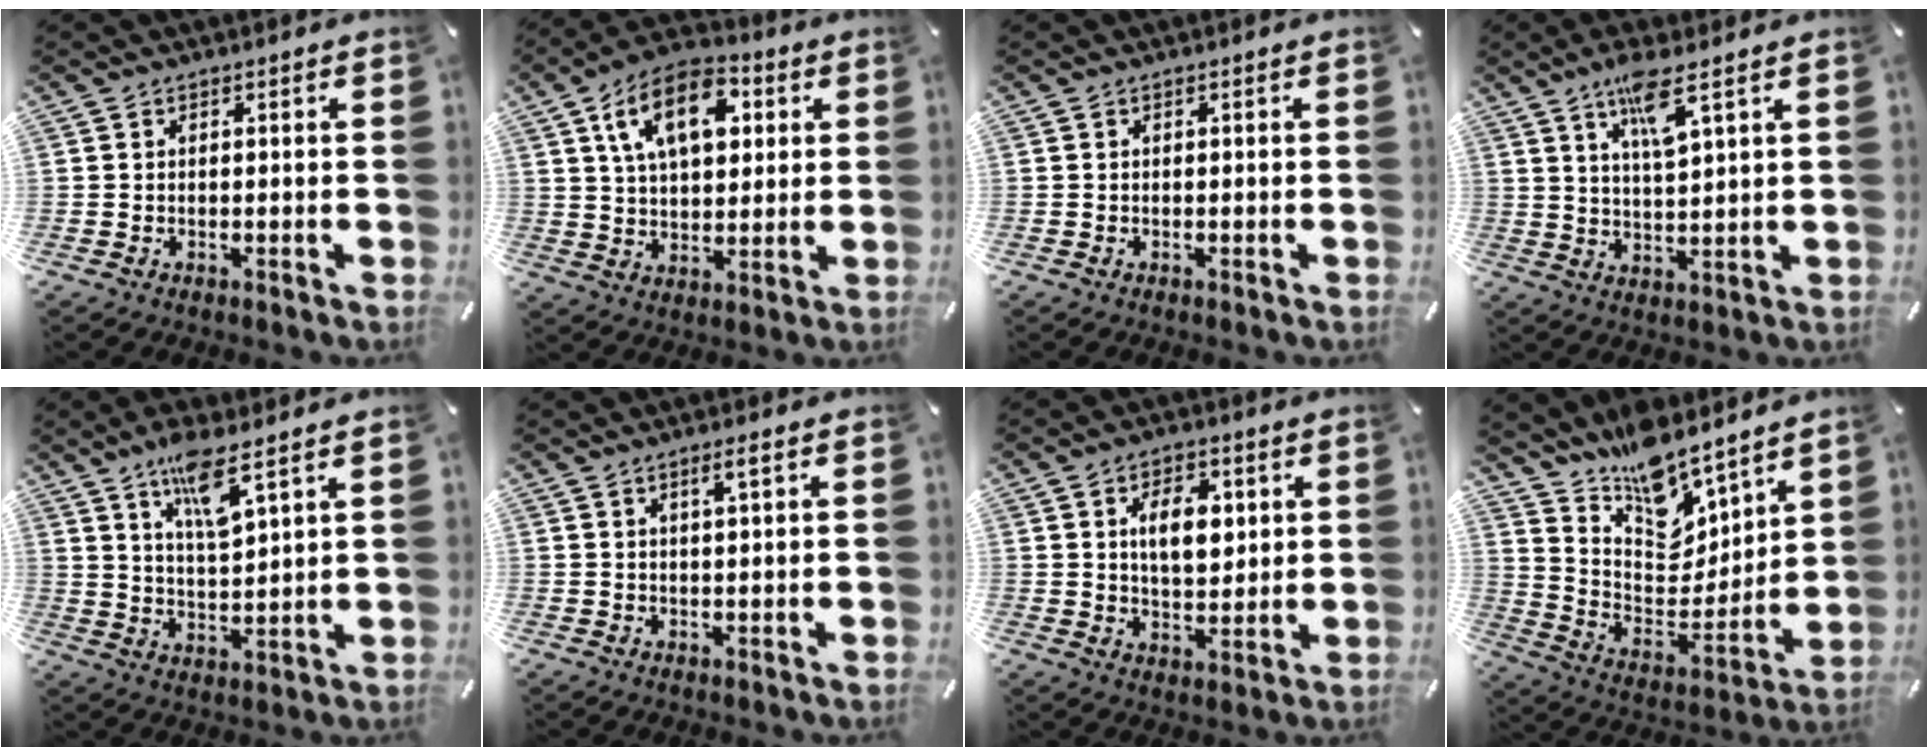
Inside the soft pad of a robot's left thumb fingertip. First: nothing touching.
{"total": 14.4, "force": [5.2, 8.8, 10.2], "torque": [-0.173, 0.004, 0.089]}
{"total": 0.0}
{"total": 8.3, "force": [5.1, 1.6, 6.4], "torque": [-0.112, -0.015, 0.084]}
{"total": 9.5, "force": [6.6, 2.1, 6.5], "torque": [-0.119, -0.030, 0.114]}
{"total": 2.6, "force": [1.1, 0.3, 2.4], "torque": [-0.048, 0.001, 0.018]}
{"total": 8.8, "force": [2.3, 5.7, 6.3], "torque": [-0.095, 0.001, 0.035]}
{"total": 14.2, "force": [12.4, 6.2, 3.4], "torque": [-0.066, -0.129, 0.226]}